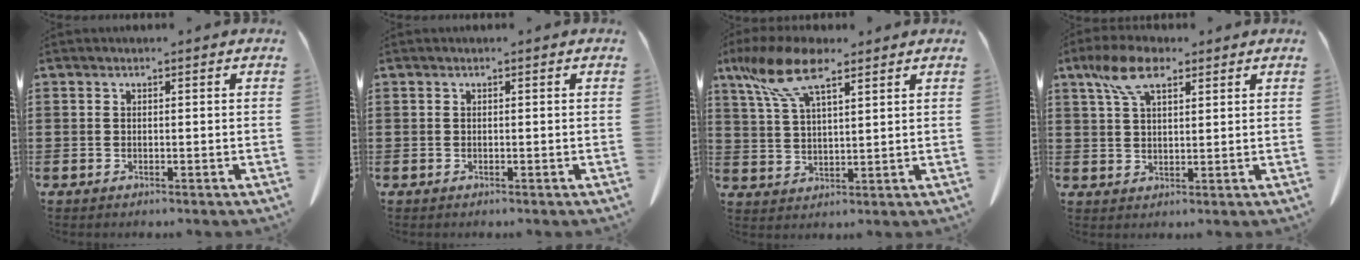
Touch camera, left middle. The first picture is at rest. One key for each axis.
{"total": 0.0}
{"total": 9.7, "fx": 6.4, "fy": 3.1, "fz": 6.6, "tx": -0.159, "ty": -0.011, "tz": 0.113}
{"total": 7.0, "fx": 4.1, "fy": 3.0, "fz": 4.9, "tx": -0.107, "ty": 0.007, "tz": 0.075}